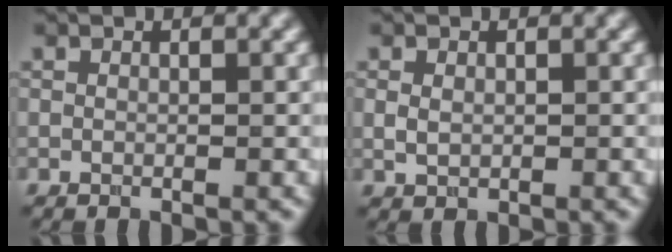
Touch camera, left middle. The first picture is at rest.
{"total": 1.3, "force": [0.2, 0.9, 0.8], "torque": [-0.018, -0.001, 0.006]}